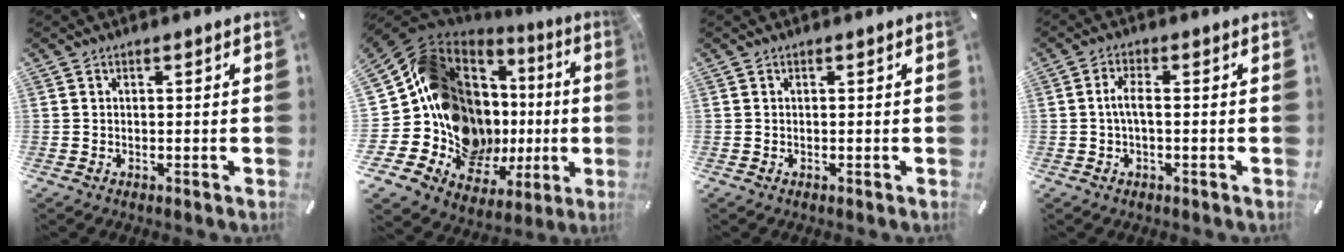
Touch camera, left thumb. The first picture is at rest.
{"total": 19.1, "force": [0.5, 14.0, 12.9], "torque": [-0.226, -0.063, 0.045]}
{"total": 0.0}
{"total": 4.0, "force": [-0.2, 1.4, 3.8], "torque": [-0.078, 0.003, -0.007]}